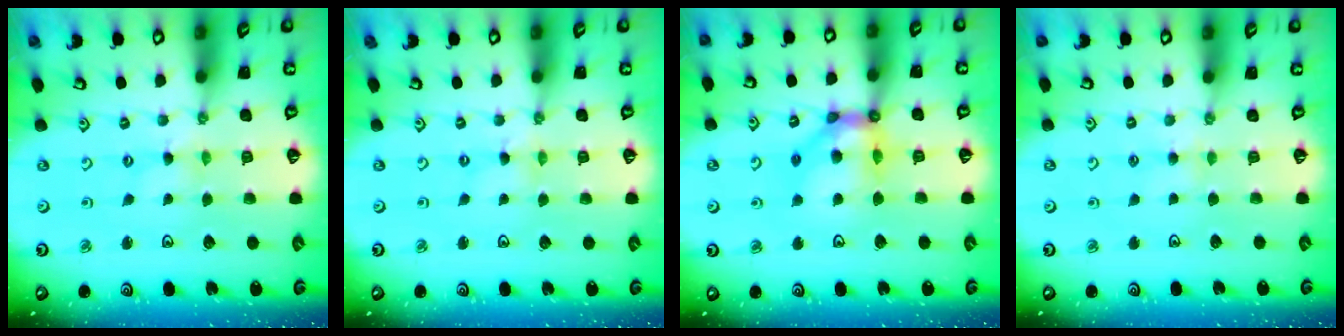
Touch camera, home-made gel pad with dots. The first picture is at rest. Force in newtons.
{"total": 0.0}
{"total": 12.6, "press": 12.5, "slide": 1.4}
{"total": 2.9, "press": 2.8, "slide": 0.6}